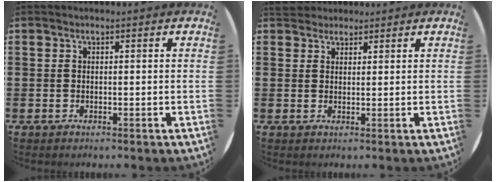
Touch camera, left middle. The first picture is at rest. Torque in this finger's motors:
{"motor_torque": [0.46, -0.41, 0.05, 0.02]}